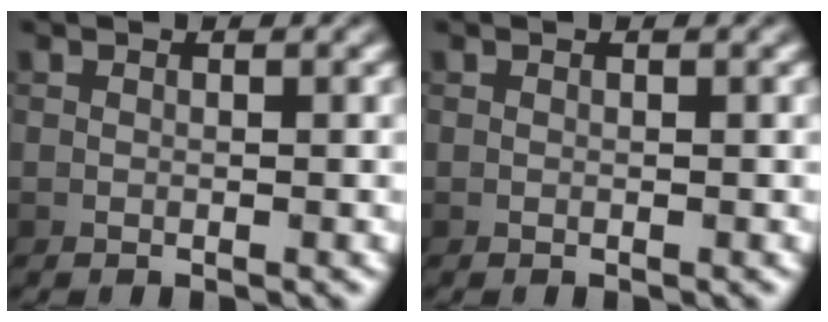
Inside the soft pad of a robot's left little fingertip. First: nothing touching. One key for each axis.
{"total": 0.0}